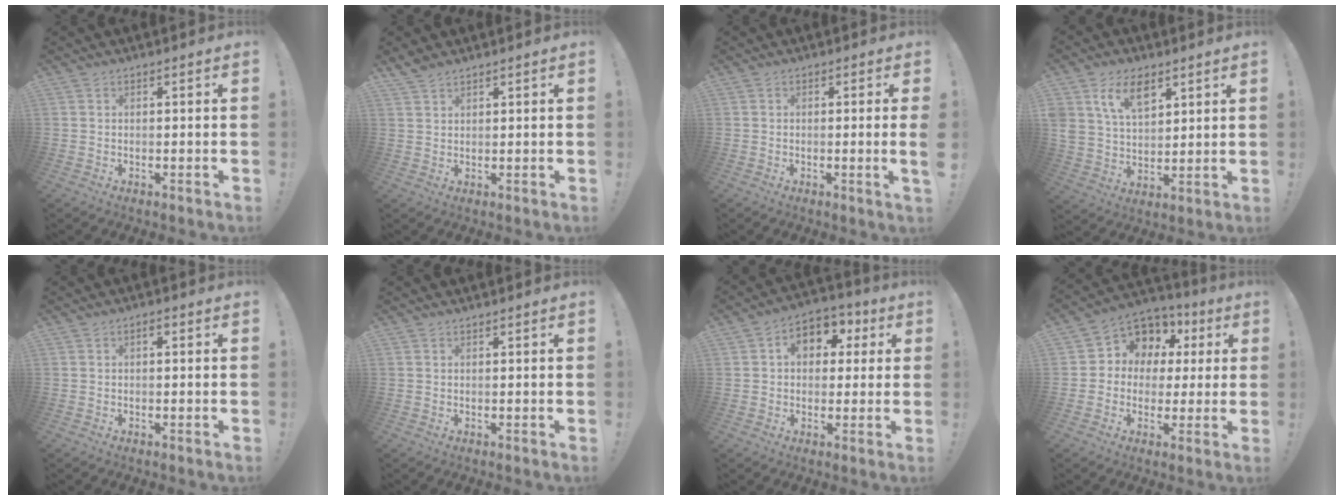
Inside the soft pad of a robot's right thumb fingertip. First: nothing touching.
{"total": 2.8, "force": [2.4, 1.0, 1.0], "torque": [-0.015, -0.014, 0.046]}
{"total": 2.8, "force": [-0.2, -0.7, 2.8], "torque": [-0.037, -0.010, -0.003]}
{"total": 11.4, "force": [6.9, 6.6, 6.2], "torque": [-0.111, -0.025, 0.134]}
{"total": 0.8, "force": [-0.1, 0.4, 0.7], "torque": [-0.014, 0.005, -0.004]}
{"total": 0.5, "force": [0.5, -0.1, 0.0], "torque": [0.008, -0.004, 0.009]}
{"total": 9.1, "force": [2.3, 7.1, 5.2], "torque": [-0.059, 0.000, 0.042]}
{"total": 9.3, "force": [2.9, 8.0, 3.7], "torque": [-0.051, -0.020, 0.061]}